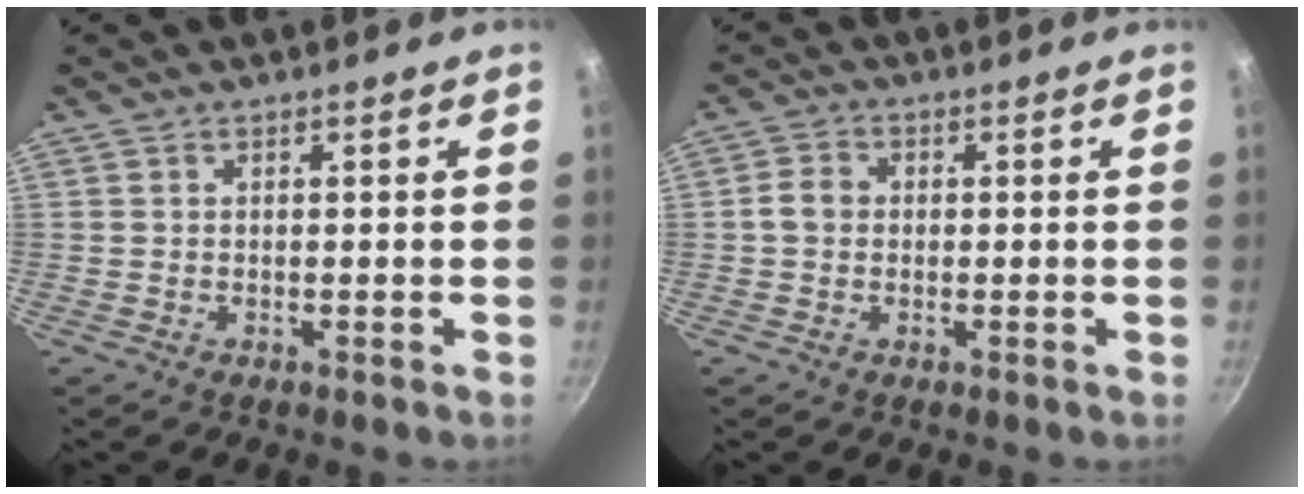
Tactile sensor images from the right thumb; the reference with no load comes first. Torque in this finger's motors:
{"motor_torque": [0.64, 0.46, 0.61, -0.45, -0.02]}